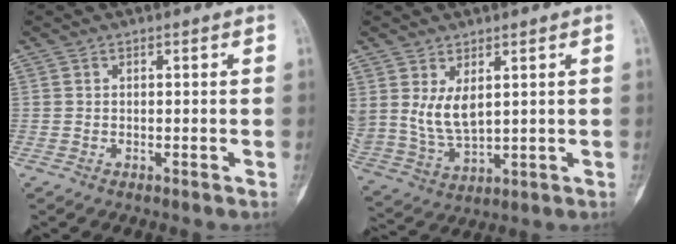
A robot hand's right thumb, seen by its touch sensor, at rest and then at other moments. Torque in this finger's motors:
{"motor_torque": [-0.82, 1.11, 0.79, 0.51, 0.00]}